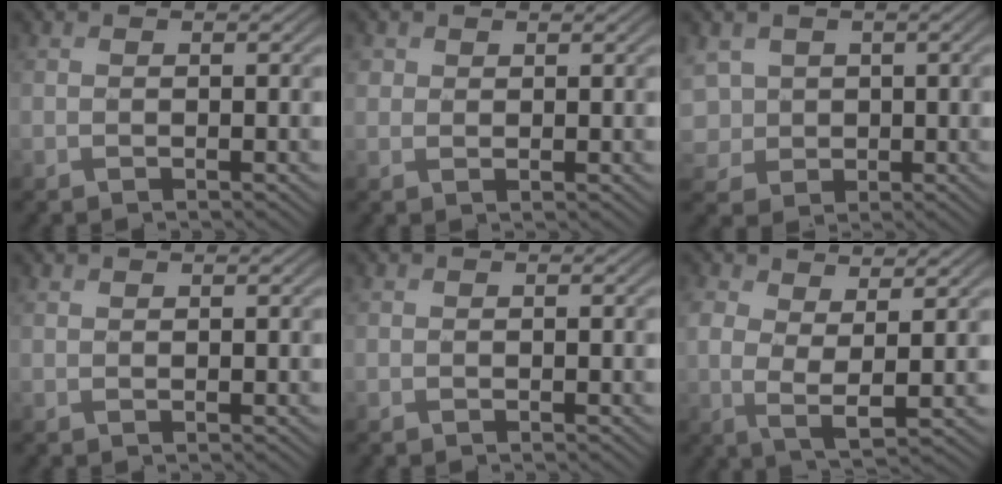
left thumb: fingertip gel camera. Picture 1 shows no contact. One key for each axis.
{"total": 1.4, "fx": 0.9, "fy": 0.9, "fz": 0.4, "tx": -0.008, "ty": 0.000, "tz": 0.019}
{"total": 4.8, "fx": 0.9, "fy": 4.3, "fz": 1.9, "tx": -0.068, "ty": -0.009, "tz": 0.011}
{"total": 0.7, "fx": 0.6, "fy": 0.1, "fz": 0.3, "tx": -0.009, "ty": 0.001, "tz": 0.014}
{"total": 0.0}
{"total": 5.7, "fx": 2.4, "fy": 2.2, "fz": 4.7, "tx": -0.110, "ty": -0.004, "tz": 0.041}